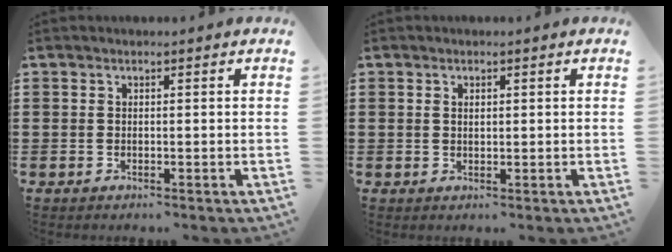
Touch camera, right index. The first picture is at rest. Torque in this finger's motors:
{"motor_torque": [-0.76, 1.38, -0.02, 0.00]}